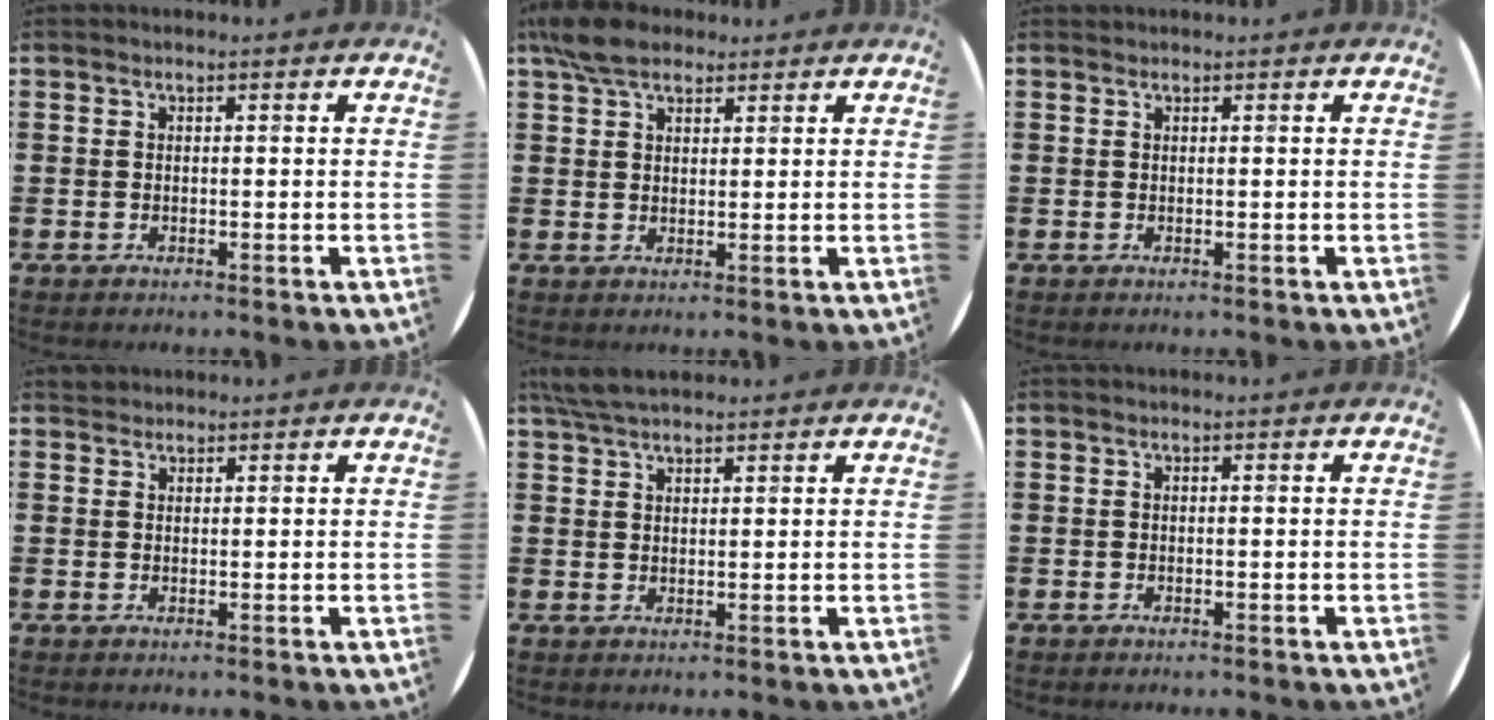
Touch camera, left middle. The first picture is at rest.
{"total": 5.4, "force": [4.3, 2.3, 2.4], "torque": [-0.049, 0.001, 0.080]}
{"total": 0.0}
{"total": 1.0, "force": [1.0, 0.3, -0.1], "torque": [0.000, 0.002, 0.020]}
{"total": 4.5, "force": [3.9, 1.1, 2.0], "torque": [-0.047, 0.001, 0.073]}
{"total": 0.0}